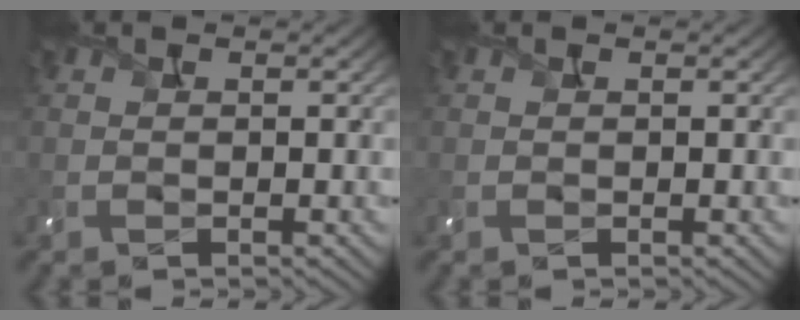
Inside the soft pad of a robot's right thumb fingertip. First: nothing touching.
{"total": 0.0}